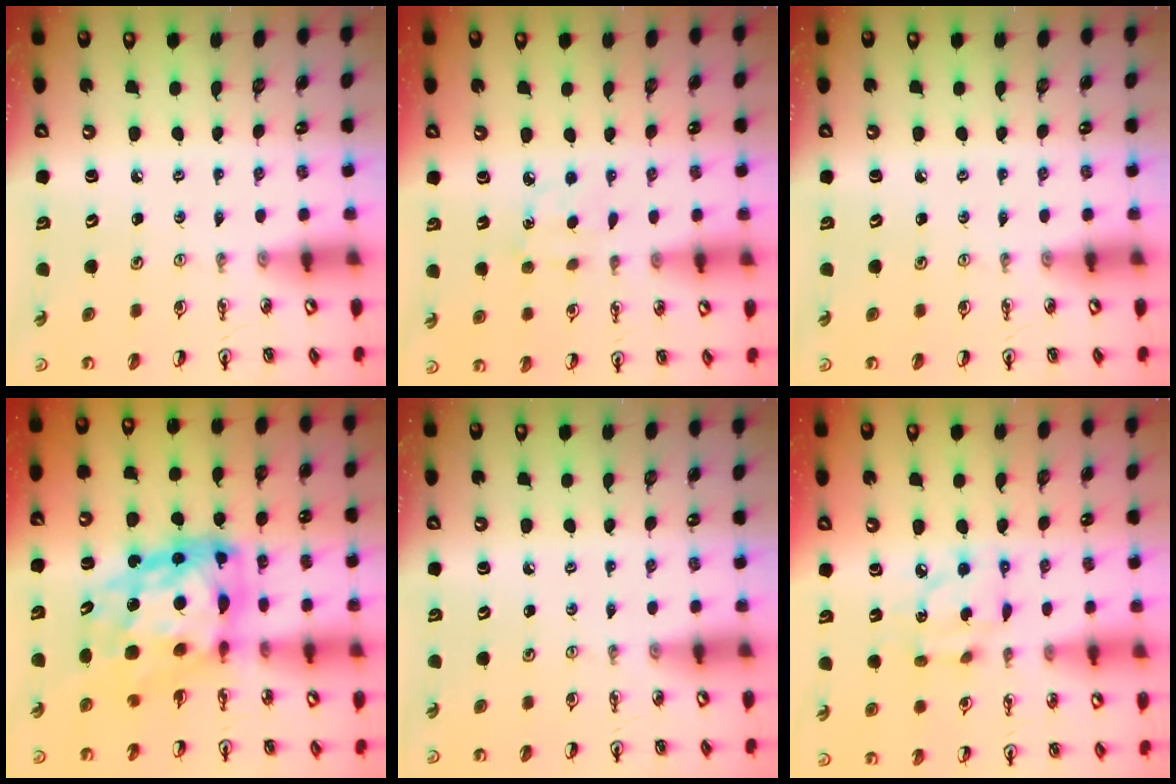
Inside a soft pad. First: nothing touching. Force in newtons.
{"total": 4.3, "press": 4.3, "slide": 0.5}
{"total": 0.0}
{"total": 15.0, "press": 14.9, "slide": 2.2}
{"total": 0.0}
{"total": 7.0, "press": 7.0, "slide": 0.4}